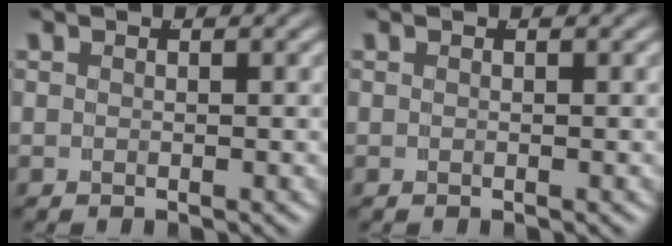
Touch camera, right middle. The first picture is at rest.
{"total": 0.0}